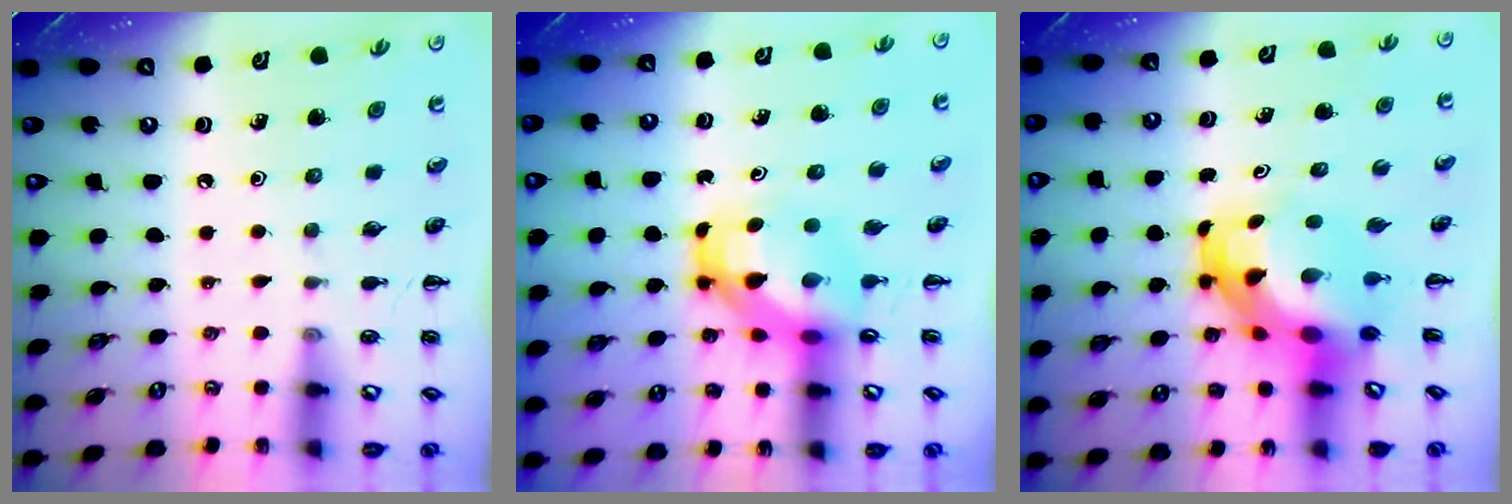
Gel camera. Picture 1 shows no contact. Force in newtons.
{"total": 5.5, "press": 5.3, "slide": 1.6}
{"total": 6.9, "press": 6.7, "slide": 1.8}